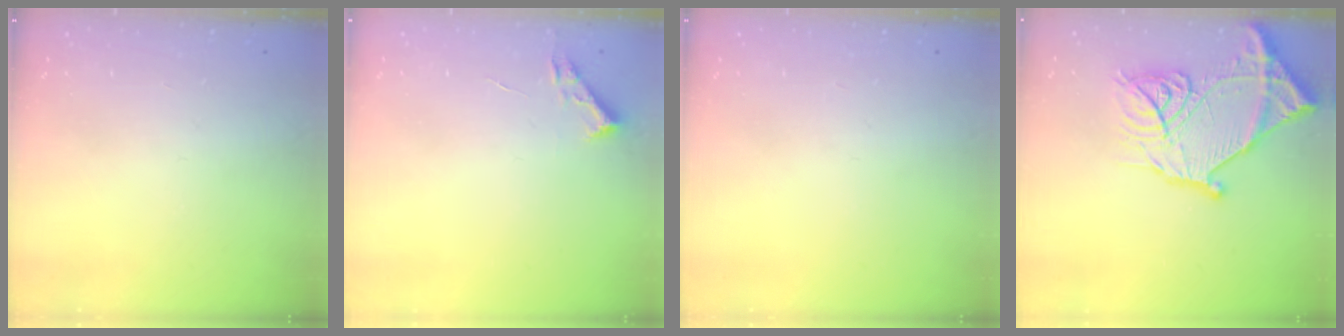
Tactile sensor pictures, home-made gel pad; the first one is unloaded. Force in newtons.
{"total": 2.7, "press": 2.7, "slide": 0.4}
{"total": 0.0}
{"total": 21.2, "press": 21.1, "slide": 1.9}